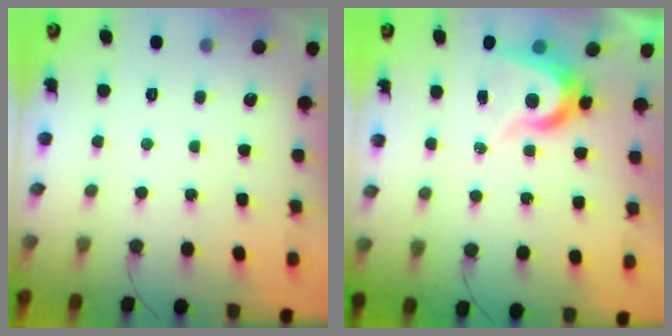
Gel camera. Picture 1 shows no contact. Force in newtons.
{"total": 7.8, "press": 7.8, "slide": 0.3}